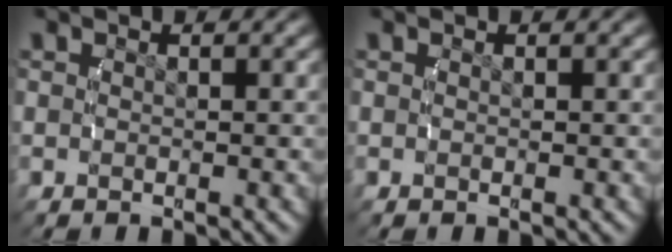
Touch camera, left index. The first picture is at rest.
{"total": 0.0}